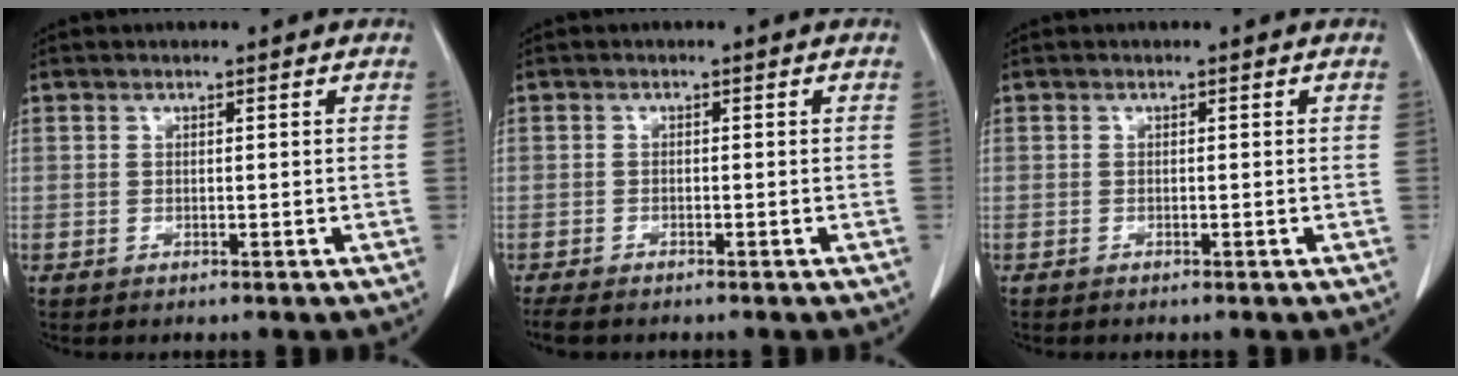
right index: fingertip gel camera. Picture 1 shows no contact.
{"total": 4.6, "force": [-3.6, 1.8, 2.3], "torque": [-0.045, -0.009, -0.056]}
{"total": 0.5, "force": [-0.3, 0.4, 0.2], "torque": [-0.005, 0.002, -0.007]}